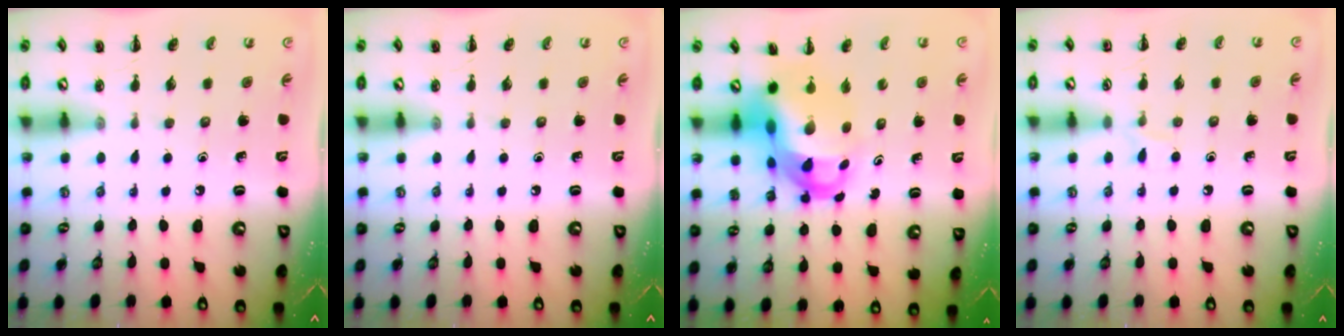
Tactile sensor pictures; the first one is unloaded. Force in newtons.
{"total": 0.0}
{"total": 10.7, "press": 10.4, "slide": 2.5}
{"total": 4.3, "press": 4.1, "slide": 1.3}